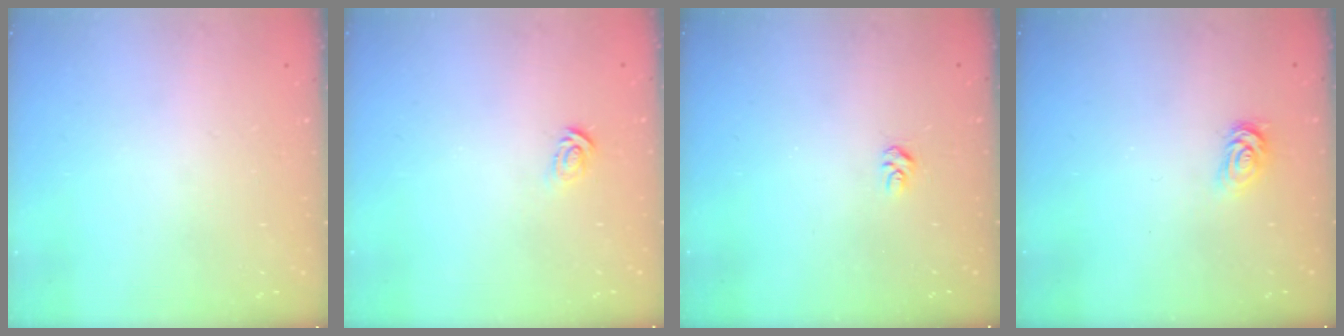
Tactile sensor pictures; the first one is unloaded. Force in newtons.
{"total": 2.9, "press": 2.9, "slide": 0.2}
{"total": 3.9, "press": 3.9, "slide": 0.3}
{"total": 2.6, "press": 2.6, "slide": 0.4}